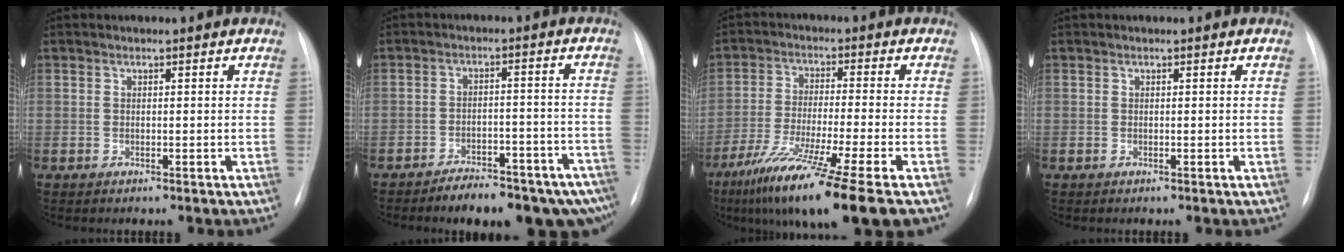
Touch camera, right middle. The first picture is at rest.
{"total": 13.9, "force": [-11.2, 4.5, 6.9], "torque": [-0.040, 0.034, -0.146]}
{"total": 15.2, "force": [-9.5, -0.8, 11.8], "torque": [-0.204, -0.053, -0.161]}
{"total": 0.0}